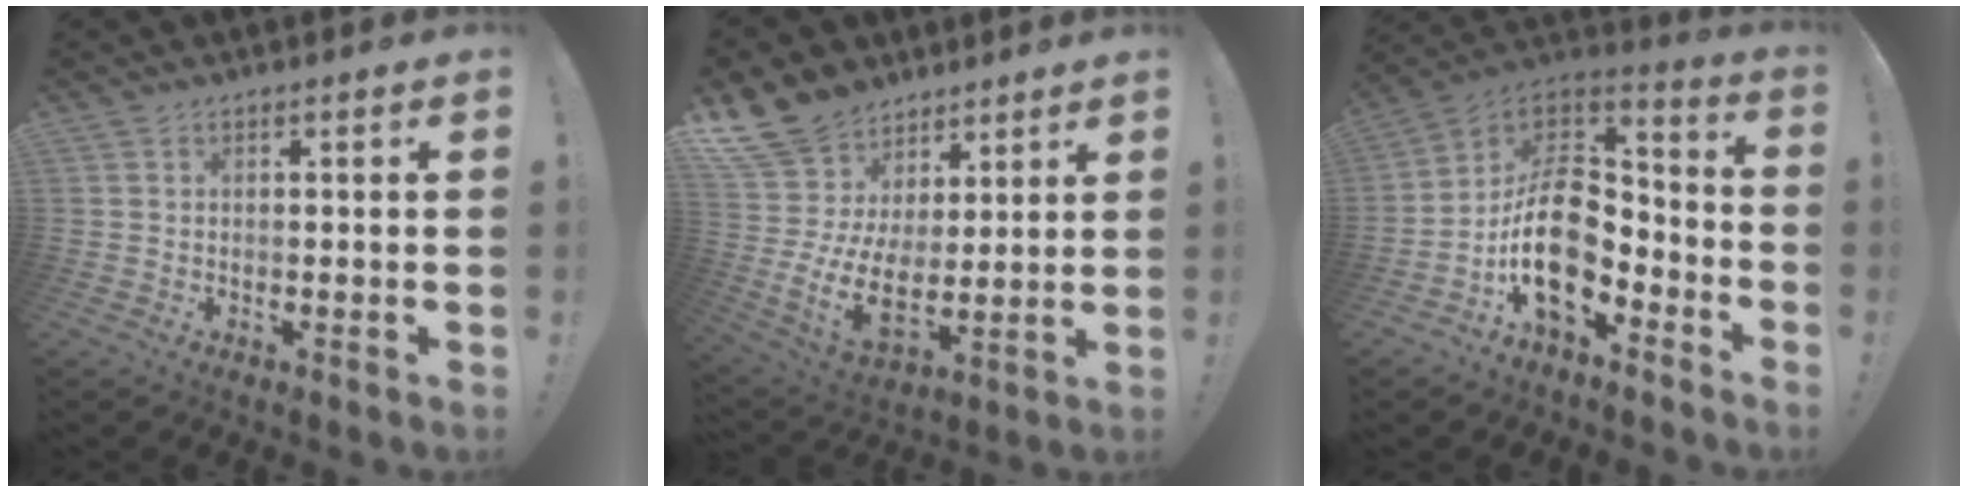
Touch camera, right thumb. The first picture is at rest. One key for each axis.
{"total": 14.9, "fx": 5.5, "fy": 10.9, "fz": 8.5, "tx": -0.174, "ty": -0.059, "tz": 0.111}
{"total": 19.0, "fx": -4.5, "fy": 13.3, "fz": 12.9, "tx": -0.225, "ty": 0.017, "tz": -0.066}